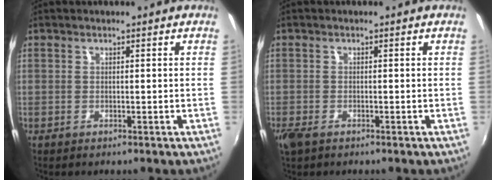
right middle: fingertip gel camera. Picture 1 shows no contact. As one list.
[{"total": 2.6, "force": [-1.7, 1.1, 1.7], "torque": [-0.037, -0.009, -0.032]}]